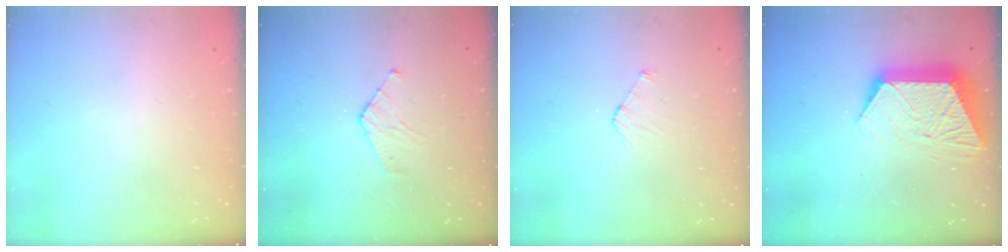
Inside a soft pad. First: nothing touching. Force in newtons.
{"total": 2.8, "press": 2.8, "slide": 0.3}
{"total": 3.8, "press": 3.8, "slide": 0.3}
{"total": 13.4, "press": 13.3, "slide": 0.9}